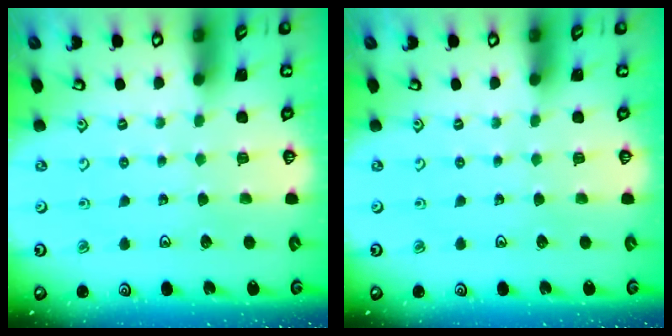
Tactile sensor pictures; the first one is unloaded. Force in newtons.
{"total": 0.0}